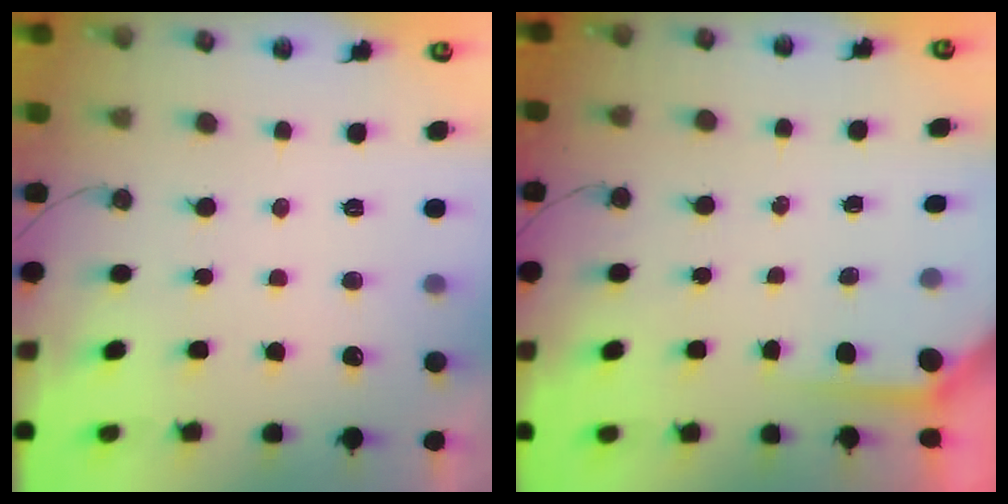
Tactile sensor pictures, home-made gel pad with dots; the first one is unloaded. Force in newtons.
{"total": 3.1, "press": 3.0, "slide": 0.3}